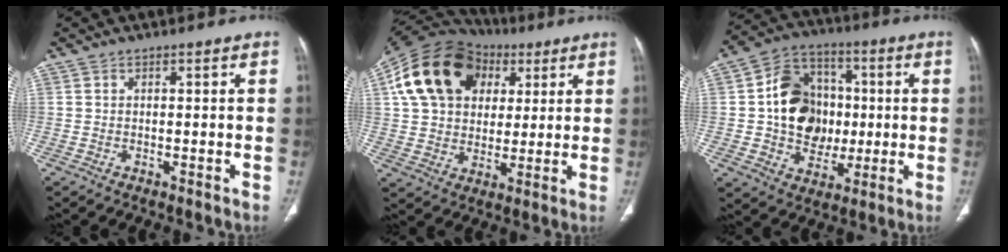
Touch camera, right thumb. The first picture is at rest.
{"total": 20.8, "force": [6.9, 15.4, 12.0], "torque": [-0.206, 0.019, 0.119]}
{"total": 16.5, "force": [0.4, 13.2, 9.8], "torque": [-0.116, 0.022, 0.013]}